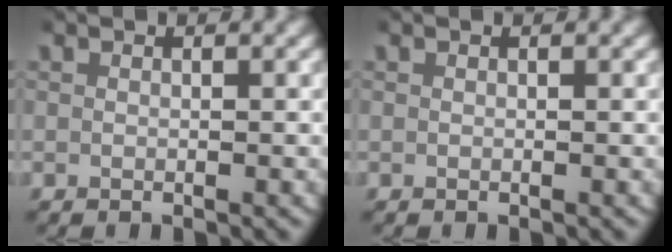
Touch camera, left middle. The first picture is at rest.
{"total": 0.0}